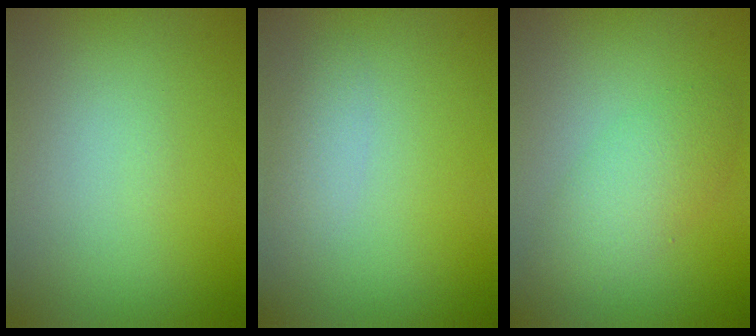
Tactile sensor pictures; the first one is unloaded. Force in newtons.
{"total": 1.4, "press": 1.4, "slide": 0.1}
{"total": 3.5, "press": 3.5, "slide": 0.2}